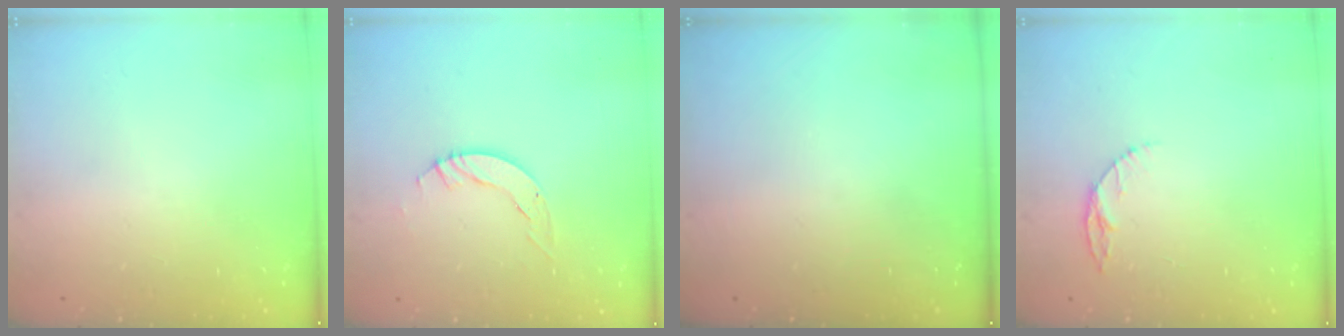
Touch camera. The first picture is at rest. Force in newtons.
{"total": 4.9, "press": 4.9, "slide": 0.5}
{"total": 0.0}
{"total": 5.0, "press": 5.0, "slide": 0.5}